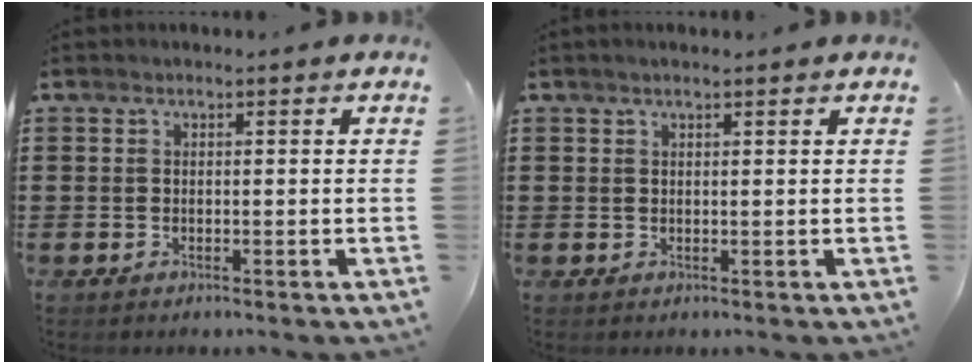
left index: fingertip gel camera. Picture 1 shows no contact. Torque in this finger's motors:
{"motor_torque": [2.13, 0.00, -0.03, 0.01]}